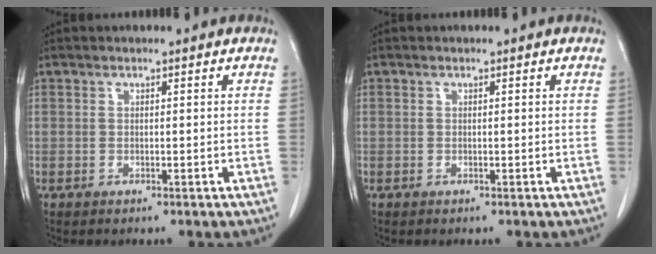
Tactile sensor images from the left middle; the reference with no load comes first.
{"total": 0.0}